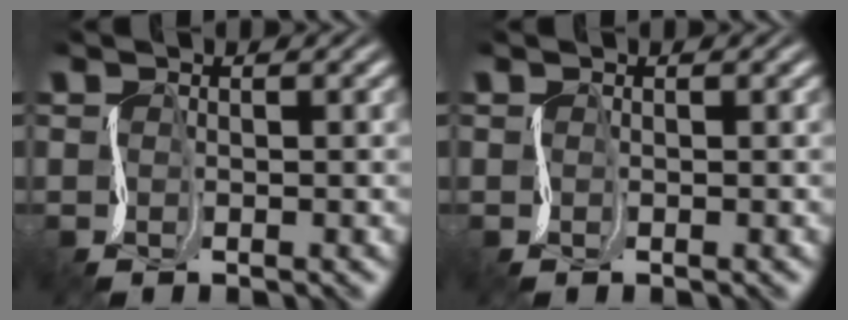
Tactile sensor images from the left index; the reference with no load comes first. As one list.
[{"total": 0.0}]